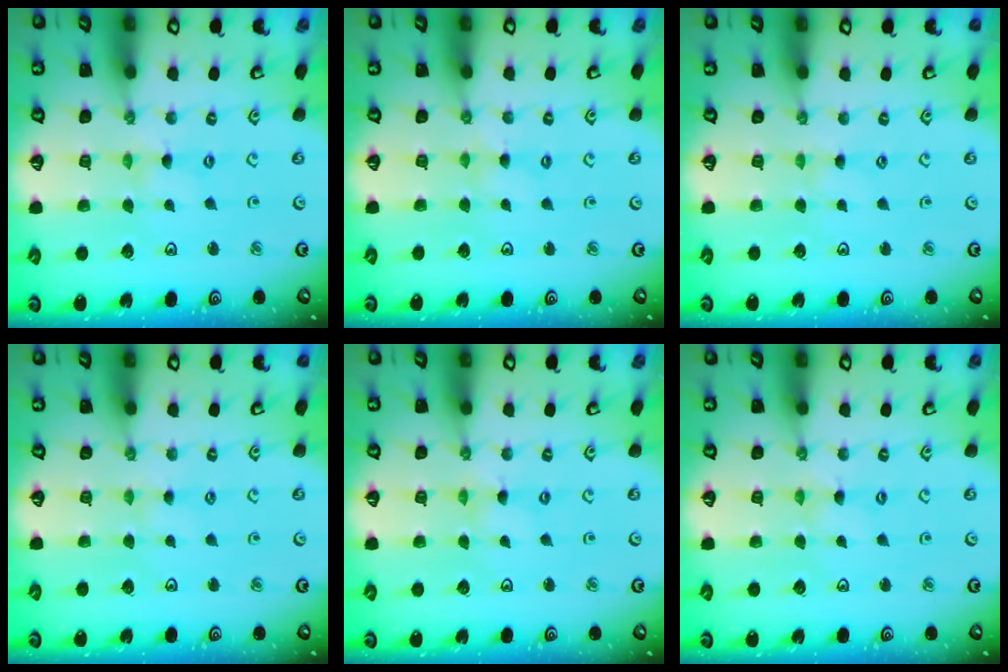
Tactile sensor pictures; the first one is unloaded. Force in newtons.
{"total": 2.6, "press": 2.6, "slide": 0.4}
{"total": 0.8, "press": 0.8, "slide": 0.3}
{"total": 1.7, "press": 1.7, "slide": 0.4}
{"total": 0.0}
{"total": 1.3, "press": 1.3, "slide": 0.3}